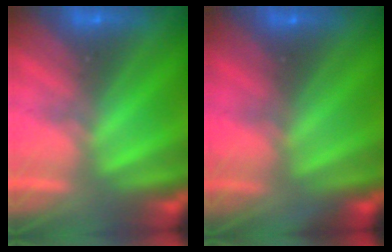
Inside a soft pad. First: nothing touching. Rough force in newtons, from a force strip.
{"total": 9.2}